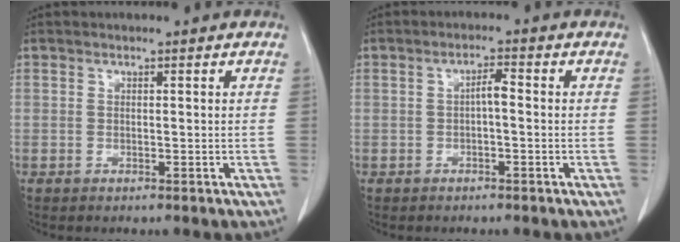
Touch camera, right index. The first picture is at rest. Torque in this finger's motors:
{"motor_torque": [0.53, -0.14, 0.28, 0.07]}